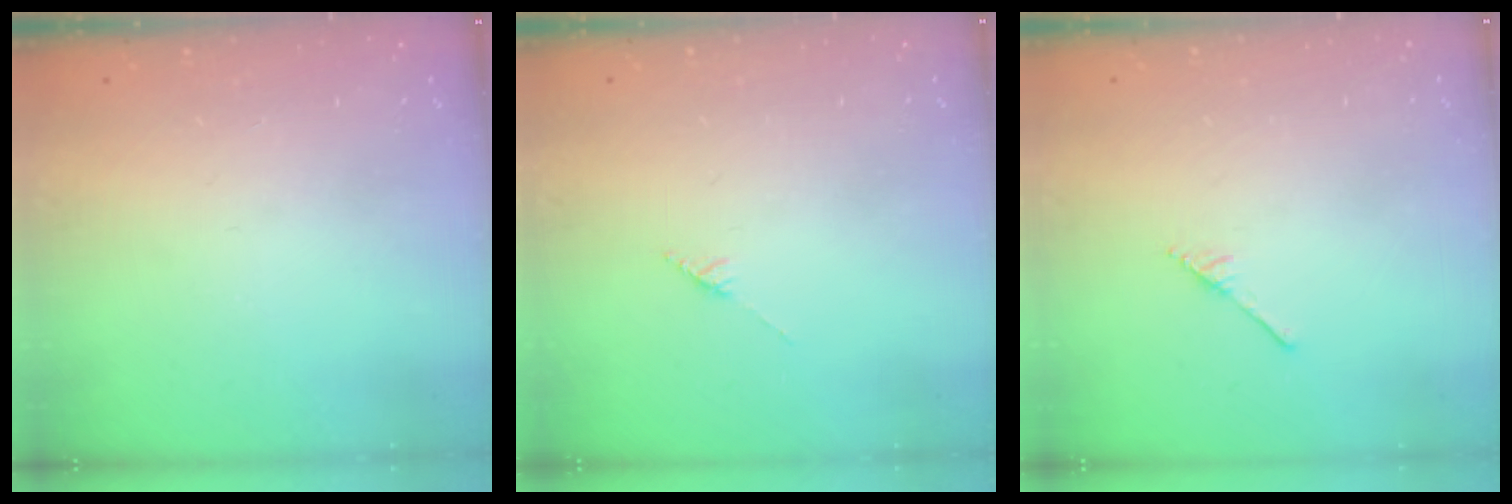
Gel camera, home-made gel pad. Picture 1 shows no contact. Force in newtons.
{"total": 2.8, "press": 2.8, "slide": 0.4}
{"total": 2.5, "press": 2.4, "slide": 0.3}